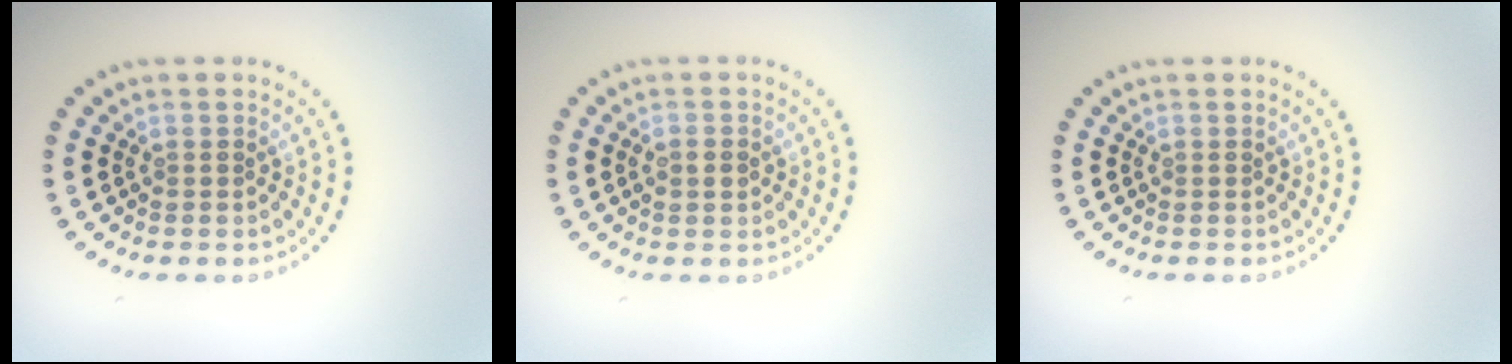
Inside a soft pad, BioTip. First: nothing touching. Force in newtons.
{"total": 1.7, "press": 1.6, "slide": 0.3}
{"total": 0.0}